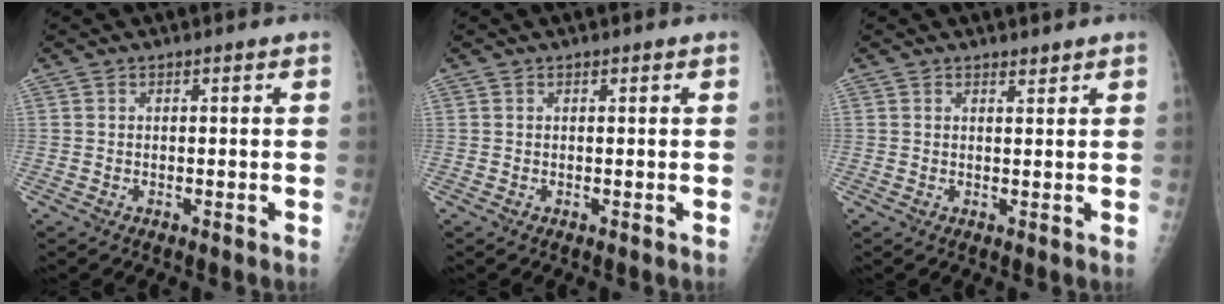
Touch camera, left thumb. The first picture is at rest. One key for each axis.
{"total": 0.0}
{"total": 1.0, "fx": 0.9, "fy": 0.3, "fz": 0.3, "tx": 0.001, "ty": -0.008, "tz": 0.014}